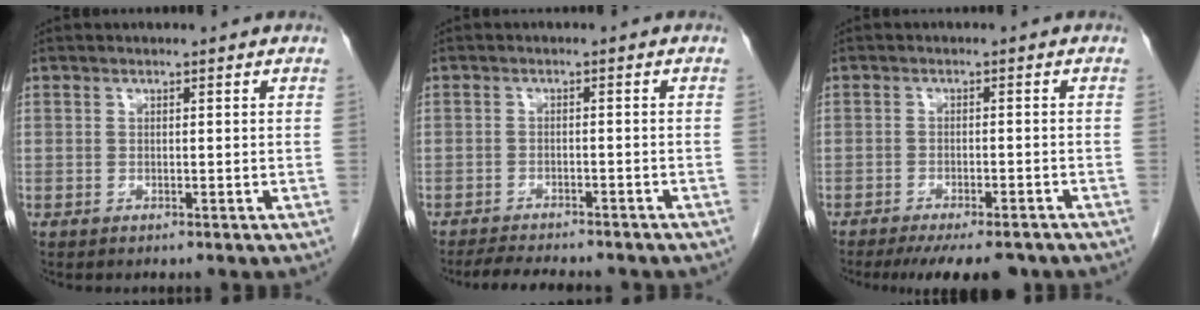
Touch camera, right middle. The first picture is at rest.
{"total": 9.6, "force": [-8.4, 2.2, 4.1], "torque": [-0.060, -0.002, -0.109]}
{"total": 9.8, "force": [-8.2, 2.3, 5.0], "torque": [-0.064, -0.012, -0.111]}